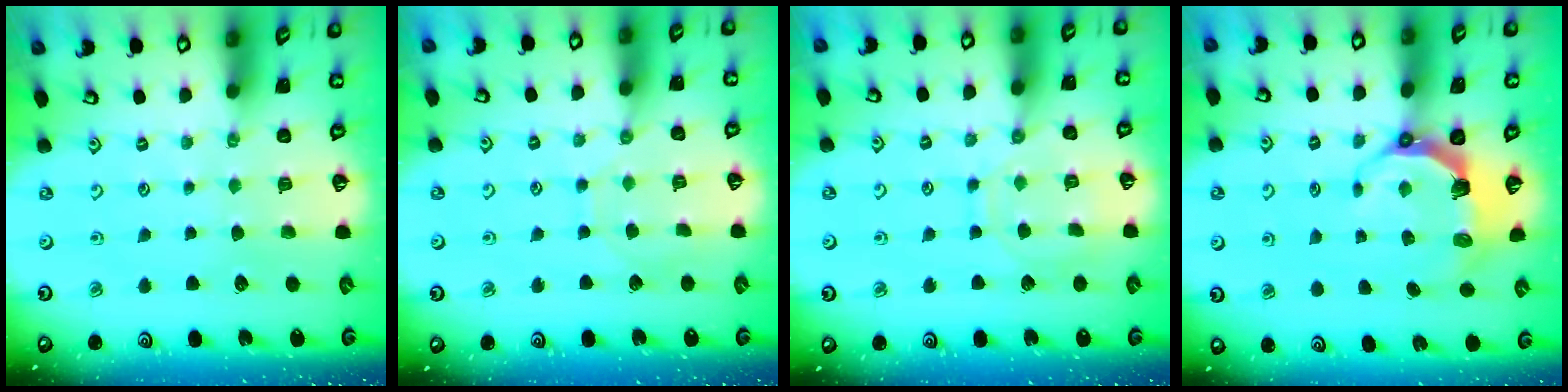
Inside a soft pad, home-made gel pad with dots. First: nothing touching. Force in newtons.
{"total": 5.6, "press": 5.5, "slide": 0.6}
{"total": 10.5, "press": 10.5, "slide": 0.6}
{"total": 6.5, "press": 4.9, "slide": 4.2}